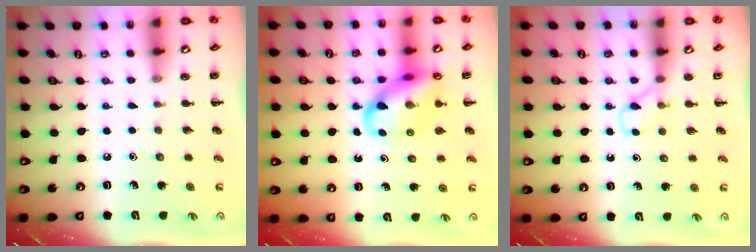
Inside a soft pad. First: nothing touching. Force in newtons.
{"total": 15.3, "press": 15.0, "slide": 3.1}
{"total": 2.9, "press": 2.8, "slide": 1.0}